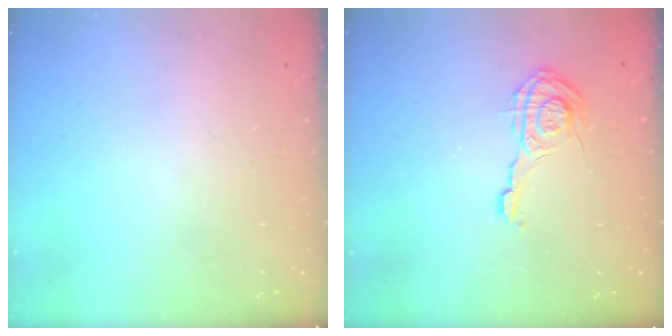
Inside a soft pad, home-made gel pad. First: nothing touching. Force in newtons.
{"total": 9.2, "press": 9.2, "slide": 0.3}